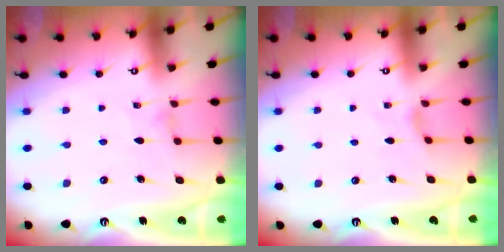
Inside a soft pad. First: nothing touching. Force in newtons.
{"total": 1.7, "press": 1.6, "slide": 0.4}